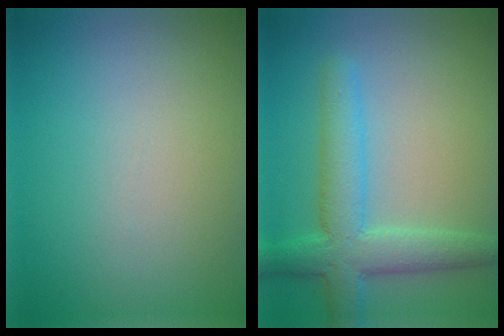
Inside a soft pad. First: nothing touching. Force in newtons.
{"total": 5.5, "press": 5.5, "slide": 0.3}